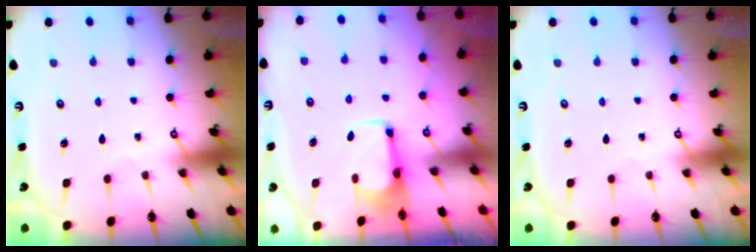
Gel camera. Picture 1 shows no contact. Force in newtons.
{"total": 2.5, "press": 2.3, "slide": 0.9}
{"total": 0.0}